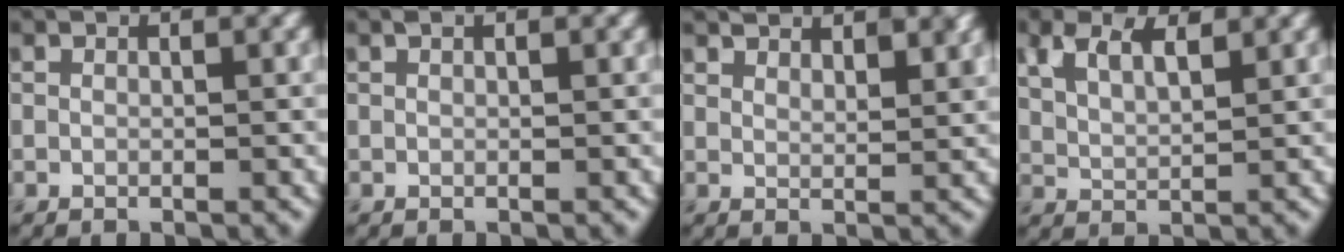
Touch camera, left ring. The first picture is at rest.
{"total": 0.5, "force": [0.3, 0.1, 0.4], "torque": [-0.008, 0.003, 0.005]}
{"total": 3.6, "force": [3.3, 0.9, 1.3], "torque": [-0.017, -0.001, 0.048]}
{"total": 4.1, "force": [2.4, 1.8, 2.8], "torque": [-0.056, 0.011, 0.042]}